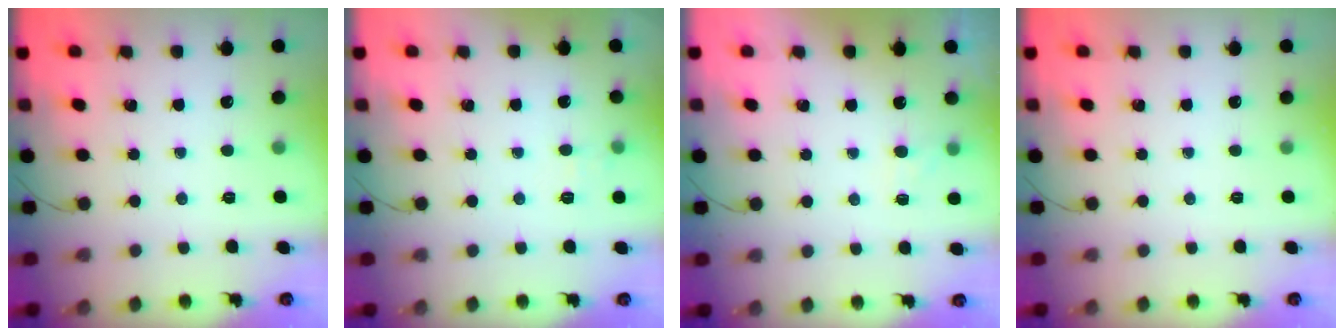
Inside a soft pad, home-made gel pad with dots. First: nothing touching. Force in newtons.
{"total": 6.1, "press": 5.9, "slide": 1.6}
{"total": 4.9, "press": 4.6, "slide": 1.5}
{"total": 0.0}